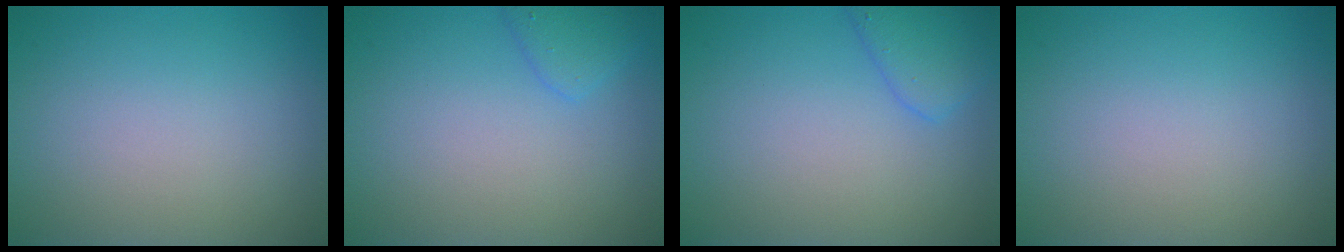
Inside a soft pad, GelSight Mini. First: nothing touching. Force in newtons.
{"total": 1.9, "press": 1.9, "slide": 0.1}
{"total": 2.7, "press": 2.7, "slide": 0.2}
{"total": 0.0}